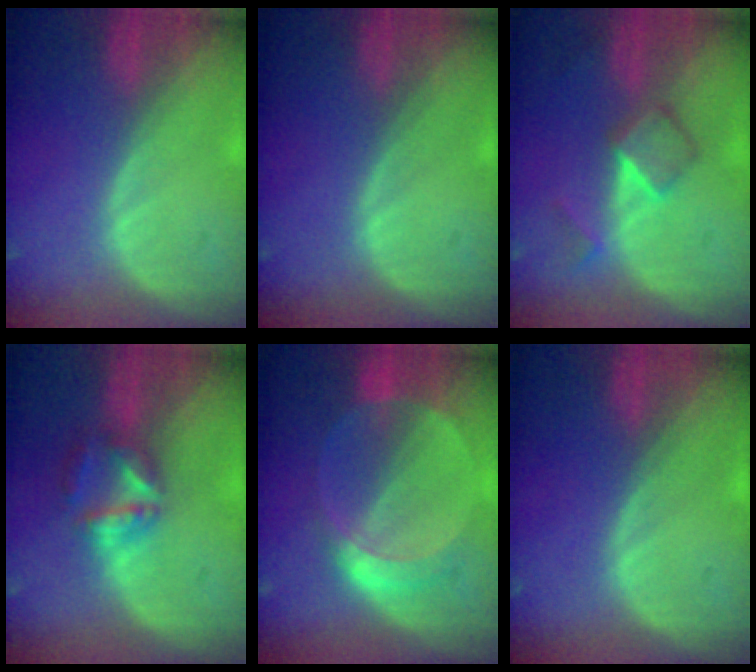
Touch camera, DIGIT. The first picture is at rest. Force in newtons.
{"total": 0.0}
{"total": 5.1, "press": 4.4, "slide": 2.4}
{"total": 5.7, "press": 5.4, "slide": 1.9}
{"total": 6.1, "press": 5.6, "slide": 2.2}
{"total": 0.0}